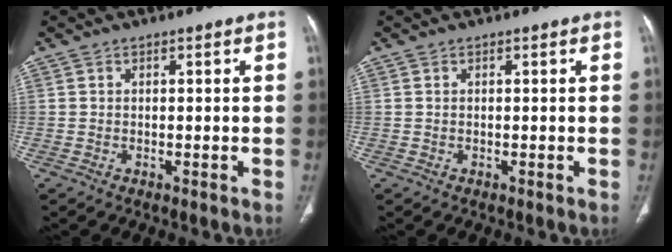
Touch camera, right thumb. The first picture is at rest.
{"total": 0.0}